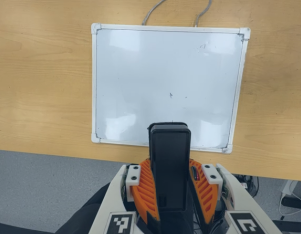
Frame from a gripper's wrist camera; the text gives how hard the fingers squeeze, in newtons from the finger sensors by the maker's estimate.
{"total": 8.8, "left": 7.4, "right": 10.1}